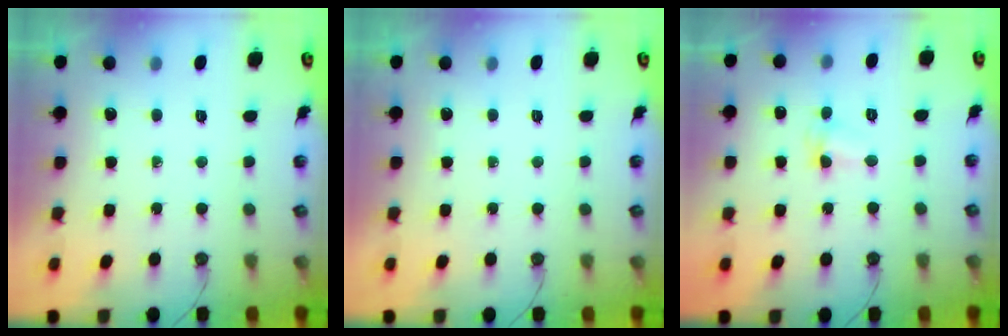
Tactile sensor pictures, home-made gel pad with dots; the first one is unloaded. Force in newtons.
{"total": 0.0}
{"total": 2.2, "press": 2.2, "slide": 0.5}